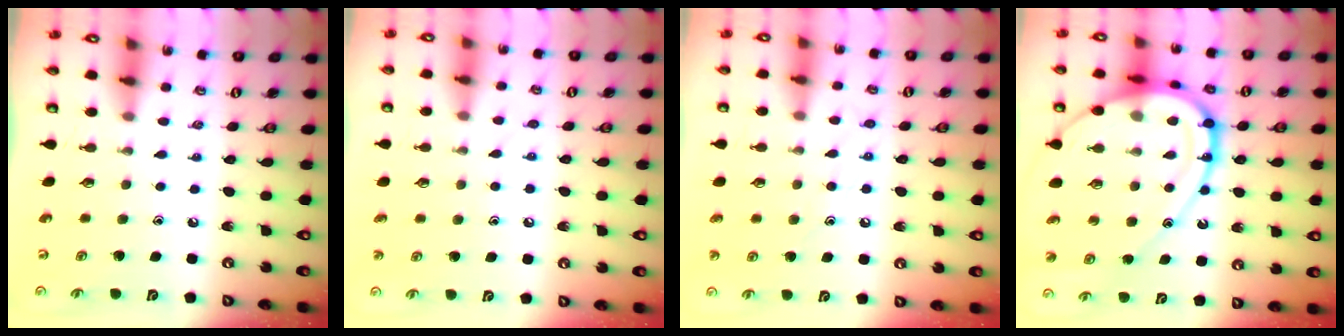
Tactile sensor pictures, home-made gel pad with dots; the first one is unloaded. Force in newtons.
{"total": 5.3, "press": 5.2, "slide": 0.6}
{"total": 8.1, "press": 8.0, "slide": 0.7}
{"total": 20.7, "press": 20.6, "slide": 2.3}